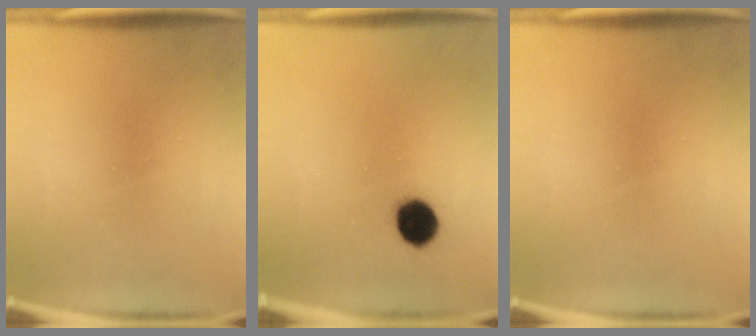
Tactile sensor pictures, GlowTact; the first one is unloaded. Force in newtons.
{"total": 7.3}
{"total": 0.0}